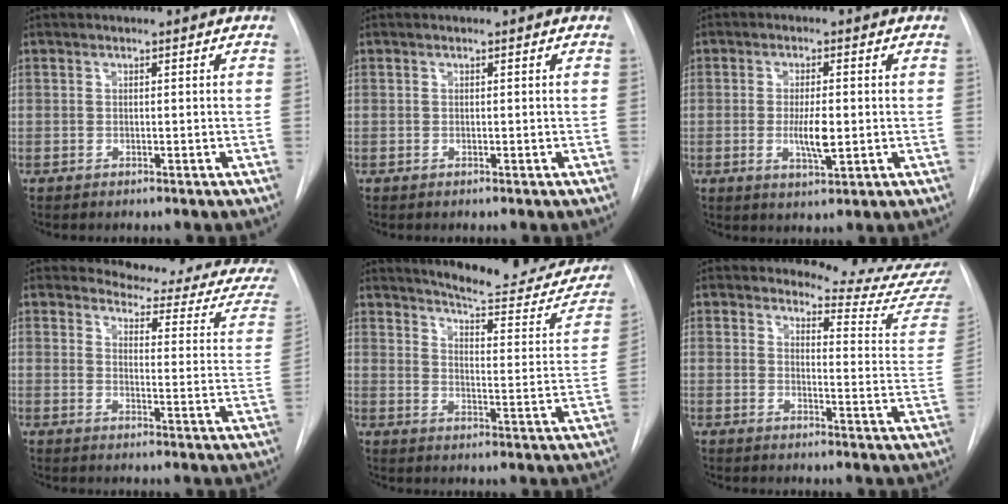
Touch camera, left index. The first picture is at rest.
{"total": 0.0}
{"total": 5.0, "force": [-1.4, 1.0, 4.6], "torque": [-0.088, -0.013, -0.019]}
{"total": 13.6, "force": [13.4, 1.0, 2.3], "torque": [-0.013, -0.104, 0.132]}
{"total": 19.6, "force": [18.0, 3.6, 6.9], "torque": [-0.080, -0.079, 0.214]}
{"total": 11.9, "force": [11.8, -1.1, 0.9], "torque": [0.000, -0.136, 0.118]}